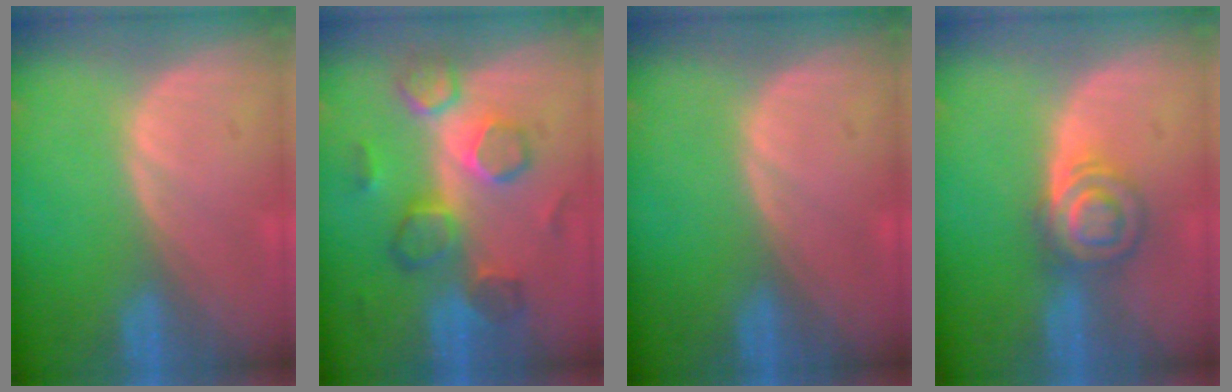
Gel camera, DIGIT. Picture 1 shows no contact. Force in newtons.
{"total": 8.7, "press": 8.4, "slide": 2.2}
{"total": 0.0}
{"total": 6.1, "press": 5.5, "slide": 2.5}